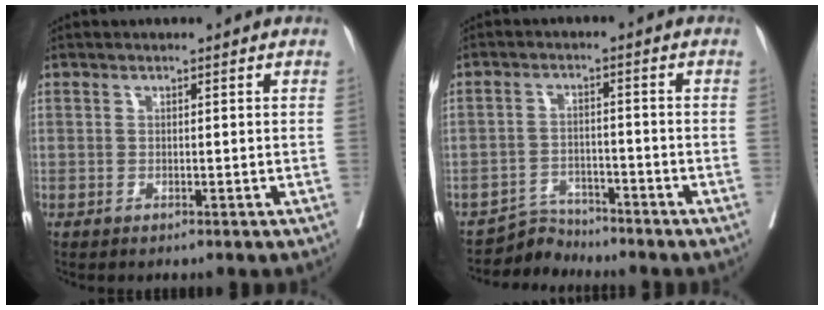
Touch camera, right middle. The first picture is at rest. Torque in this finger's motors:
{"motor_torque": [0.02, 0.08, -0.03, -0.01]}